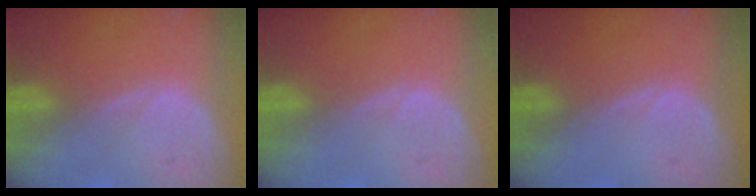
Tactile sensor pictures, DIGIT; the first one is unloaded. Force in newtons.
{"total": 0.0}
{"total": 0.0}